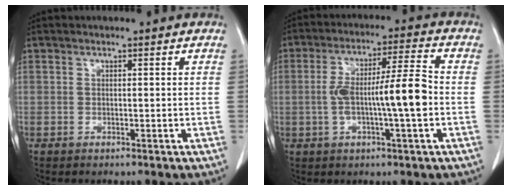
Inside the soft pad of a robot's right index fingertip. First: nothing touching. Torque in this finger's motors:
{"motor_torque": [0.43, -0.09, 0.30, 0.09]}